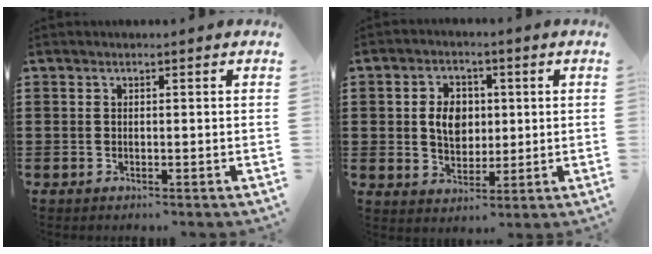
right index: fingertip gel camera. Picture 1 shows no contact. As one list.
[{"total": 5.8, "force": [0.6, 4.3, 3.8], "torque": [-0.077, 0.012, 0.006]}]